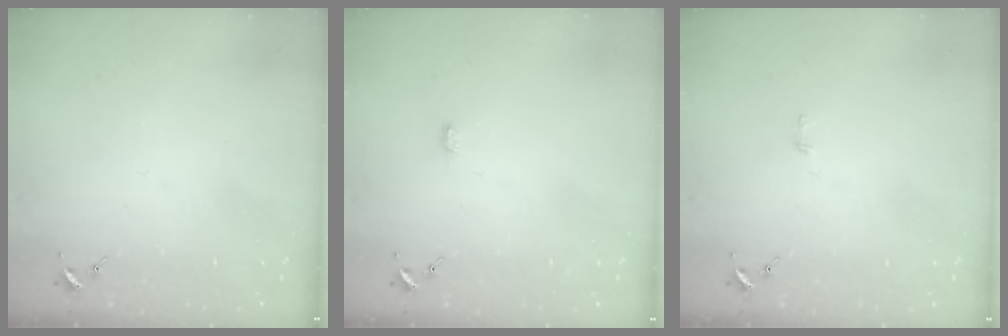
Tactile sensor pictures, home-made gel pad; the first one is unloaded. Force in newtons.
{"total": 2.2, "press": 2.2, "slide": 0.2}
{"total": 2.1, "press": 2.1, "slide": 0.2}